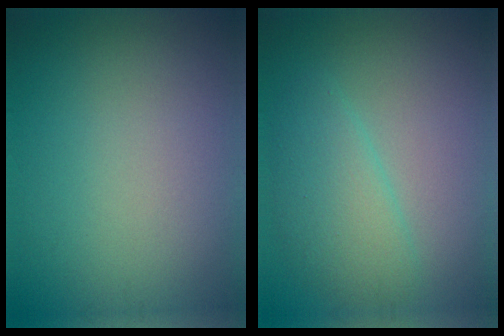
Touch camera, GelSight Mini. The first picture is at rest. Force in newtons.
{"total": 3.3, "press": 3.3, "slide": 0.2}